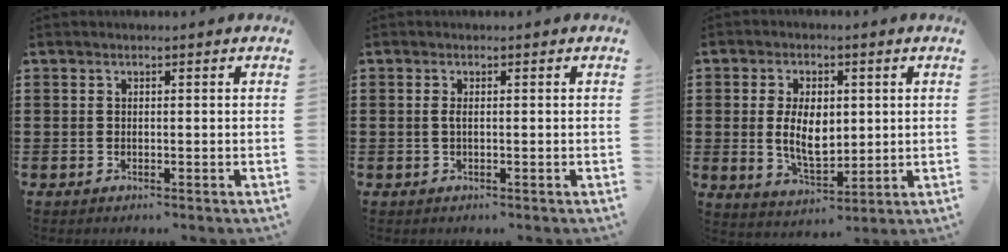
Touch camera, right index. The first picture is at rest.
{"total": 0.9, "force": [-0.1, 0.1, 0.9], "torque": [-0.017, -0.003, -0.001]}
{"total": 7.8, "force": [0.6, 4.4, 6.5], "torque": [-0.124, 0.002, 0.005]}